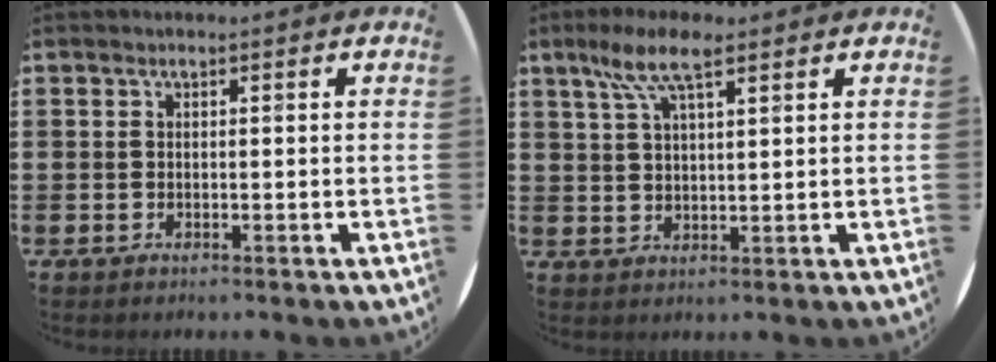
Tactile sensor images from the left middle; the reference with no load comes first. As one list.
[{"total": 7.0, "force": [4.4, 1.9, 5.1], "torque": [-0.109, 0.007, 0.076]}]